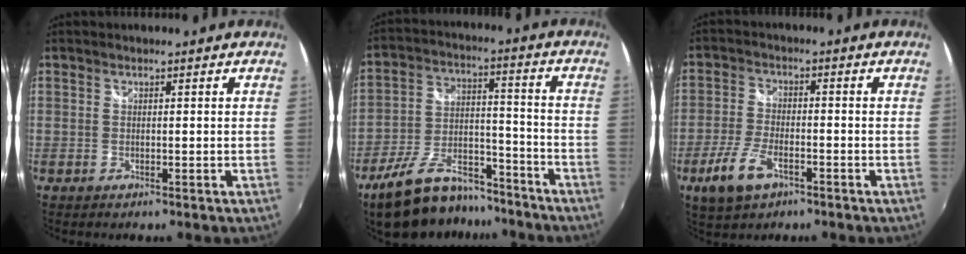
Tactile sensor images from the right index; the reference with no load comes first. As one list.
[{"total": 17.4, "force": [-13.5, 7.5, 8.0], "torque": [-0.161, 0.015, -0.212]}, {"total": 8.2, "force": [-4.5, 3.9, 5.7], "torque": [-0.135, -0.009, -0.081]}]